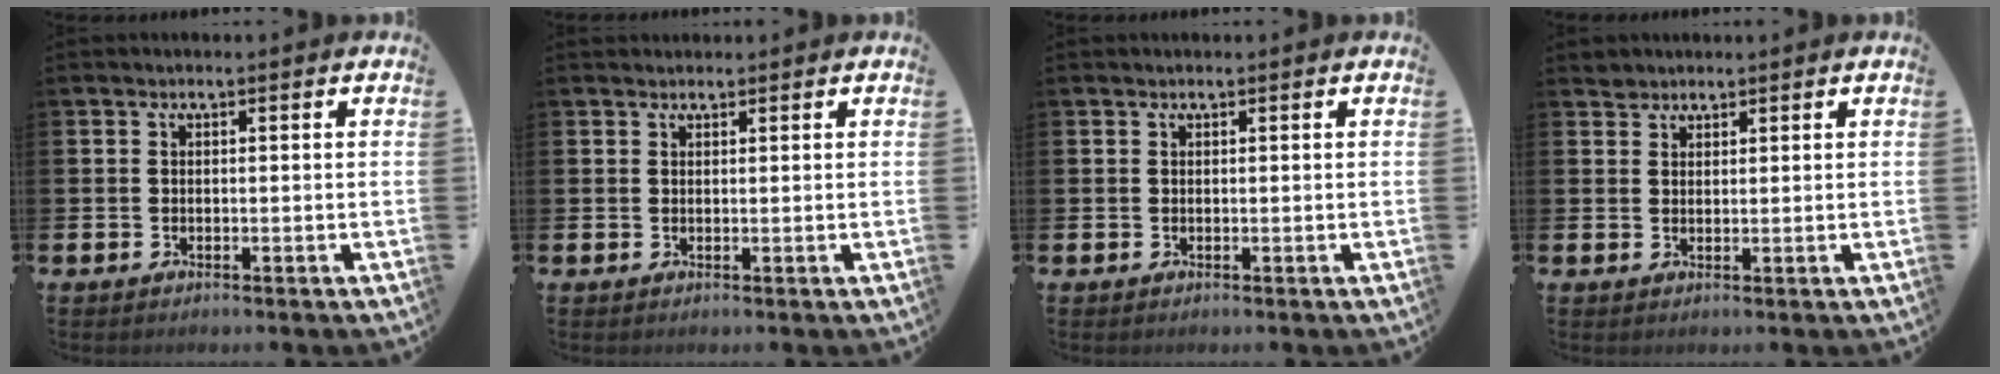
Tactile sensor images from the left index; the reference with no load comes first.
{"total": 1.0, "force": [1.0, 0.3, -0.1], "torque": [0.012, -0.001, 0.017]}
{"total": 0.0}
{"total": 1.7, "force": [1.6, 0.7, -0.3], "torque": [0.010, 0.001, 0.030]}